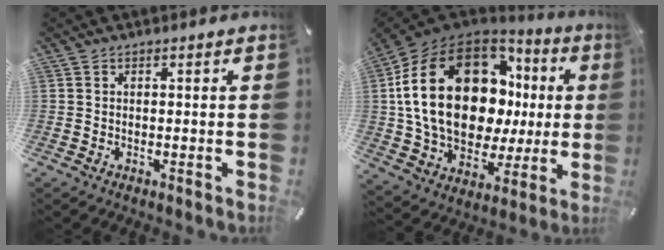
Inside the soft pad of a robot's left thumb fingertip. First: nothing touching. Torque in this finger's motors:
{"motor_torque": [2.55, 2.46, 2.77, 0.00, 1.05]}